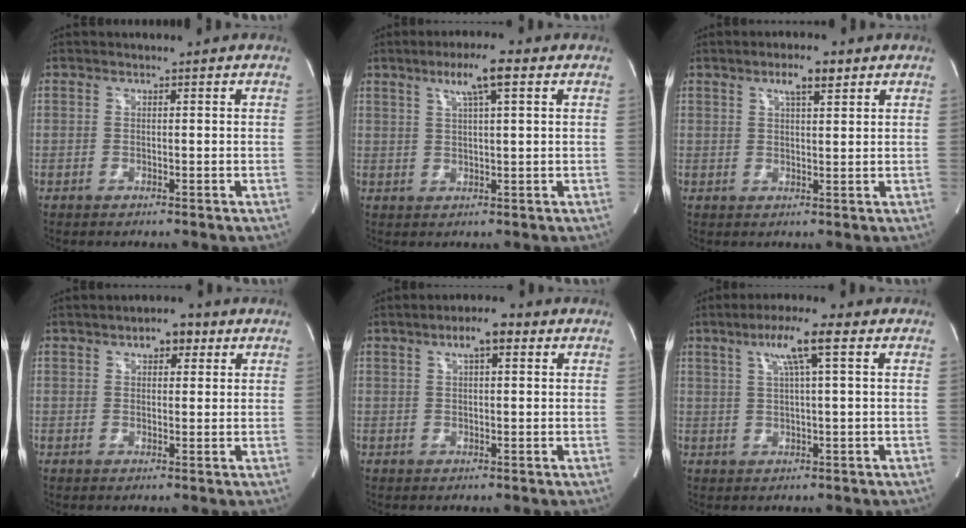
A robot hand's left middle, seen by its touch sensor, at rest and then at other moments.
{"total": 6.0, "force": [3.0, 0.3, 5.2], "torque": [-0.095, 0.011, 0.052]}
{"total": 4.2, "force": [2.5, 0.9, 3.2], "torque": [-0.059, 0.006, 0.043]}
{"total": 3.9, "force": [1.9, 1.9, 2.7], "torque": [-0.042, 0.017, 0.028]}
{"total": 4.6, "force": [2.1, 1.2, 3.8], "torque": [-0.070, 0.018, 0.034]}
{"total": 6.8, "force": [2.9, -0.1, 6.1], "torque": [-0.112, 0.012, 0.051]}